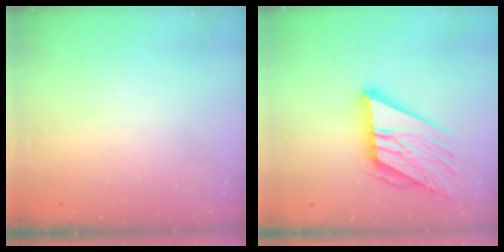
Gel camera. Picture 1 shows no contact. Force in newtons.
{"total": 18.2, "press": 18.1, "slide": 2.0}